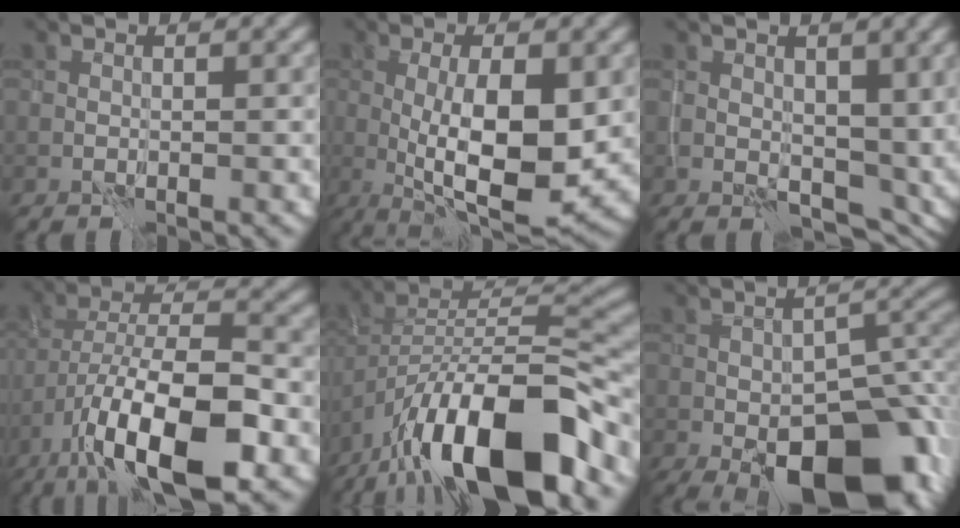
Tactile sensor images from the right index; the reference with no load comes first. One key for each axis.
{"total": 10.0, "fx": -1.1, "fy": 3.3, "fz": 9.4, "tx": -0.160, "ty": -0.010, "tz": -0.013}
{"total": 5.8, "fx": 0.6, "fy": 3.8, "fz": 4.3, "tx": -0.074, "ty": -0.014, "tz": 0.012}
{"total": 12.5, "fx": -6.1, "fy": 4.5, "fz": 10.0, "tx": -0.183, "ty": -0.002, "tz": -0.109}
{"total": 14.5, "fx": -9.5, "fy": 5.0, "fz": 9.8, "tx": -0.161, "ty": 0.000, "tz": -0.165}
{"total": 13.3, "fx": -6.3, "fy": 6.5, "fz": 9.7, "tx": -0.128, "ty": -0.016, "tz": -0.091}